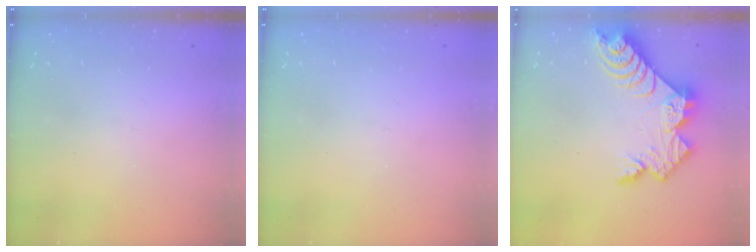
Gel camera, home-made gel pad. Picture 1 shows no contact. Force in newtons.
{"total": 0.0}
{"total": 11.2, "press": 11.2, "slide": 0.8}